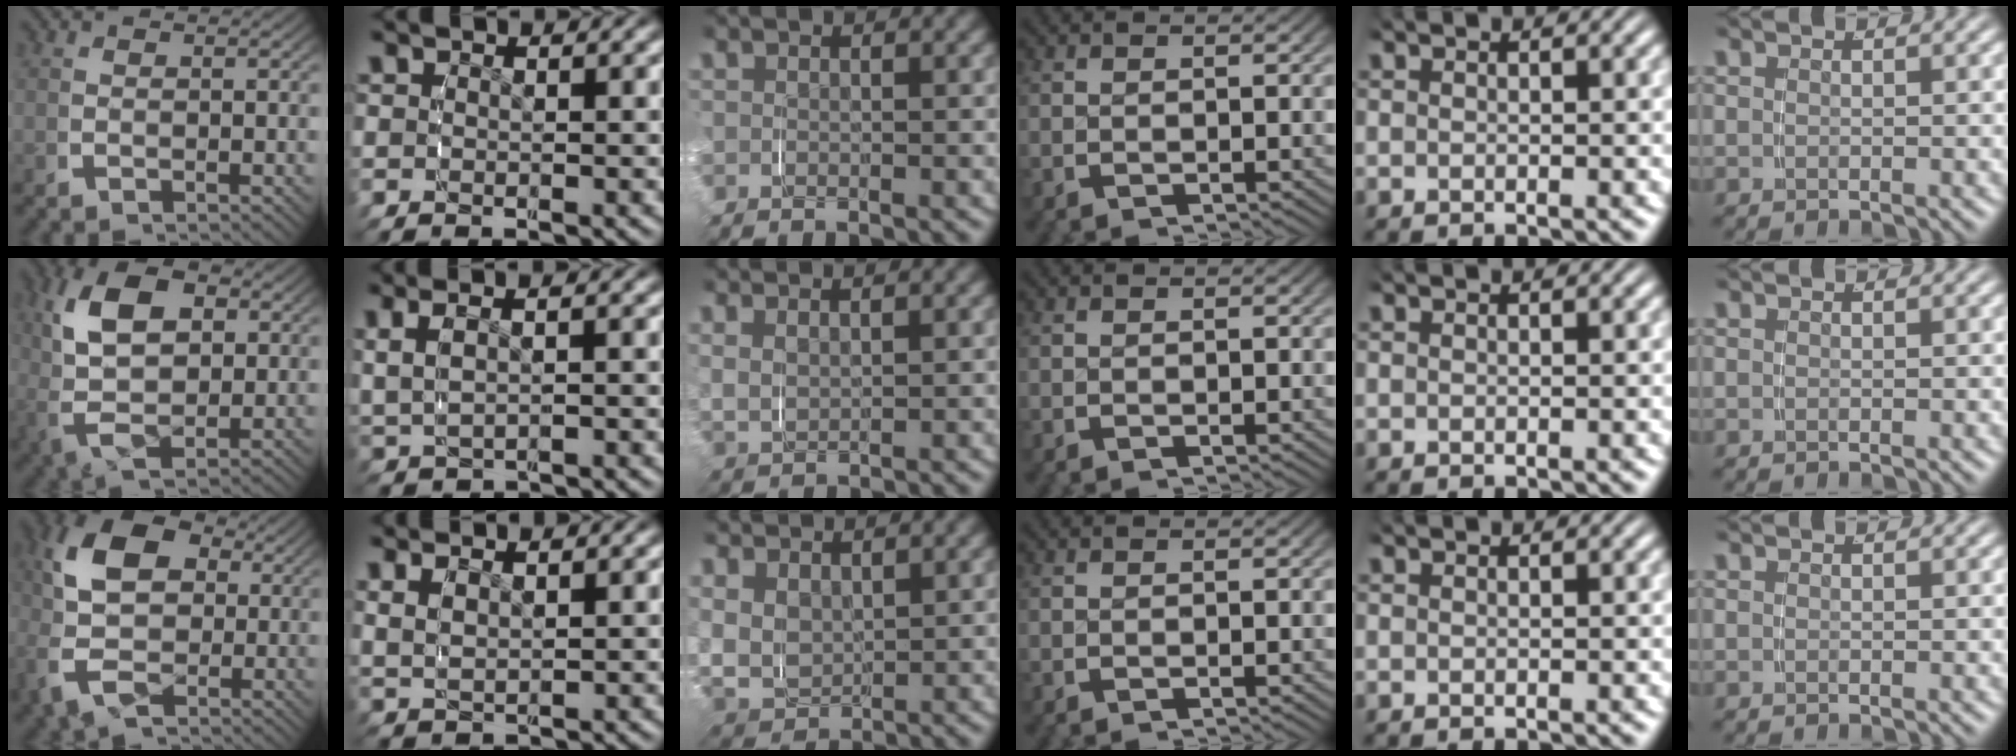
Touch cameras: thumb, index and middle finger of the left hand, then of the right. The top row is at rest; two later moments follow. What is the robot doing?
{"motion": "grasp_and_lifting", "object": "jacket"}